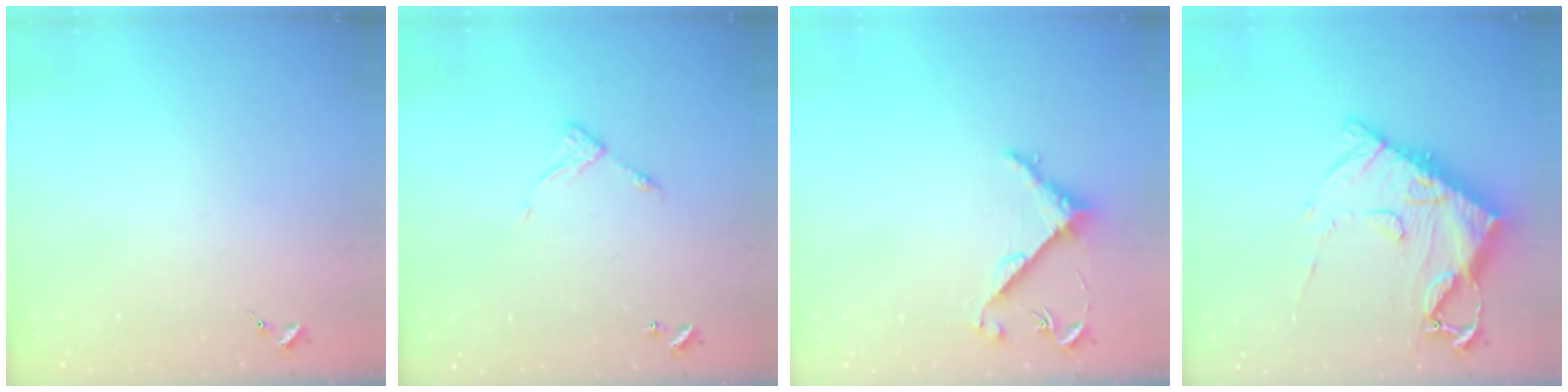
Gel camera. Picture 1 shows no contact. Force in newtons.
{"total": 5.8, "press": 5.7, "slide": 0.6}
{"total": 5.6, "press": 5.6, "slide": 0.2}
{"total": 15.2, "press": 15.1, "slide": 1.6}